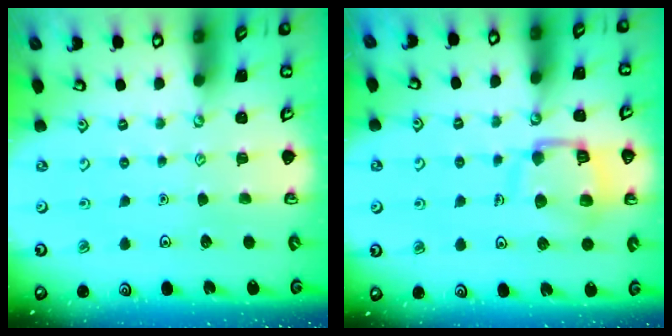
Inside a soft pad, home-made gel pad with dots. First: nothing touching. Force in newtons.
{"total": 12.1, "press": 12.0, "slide": 1.3}